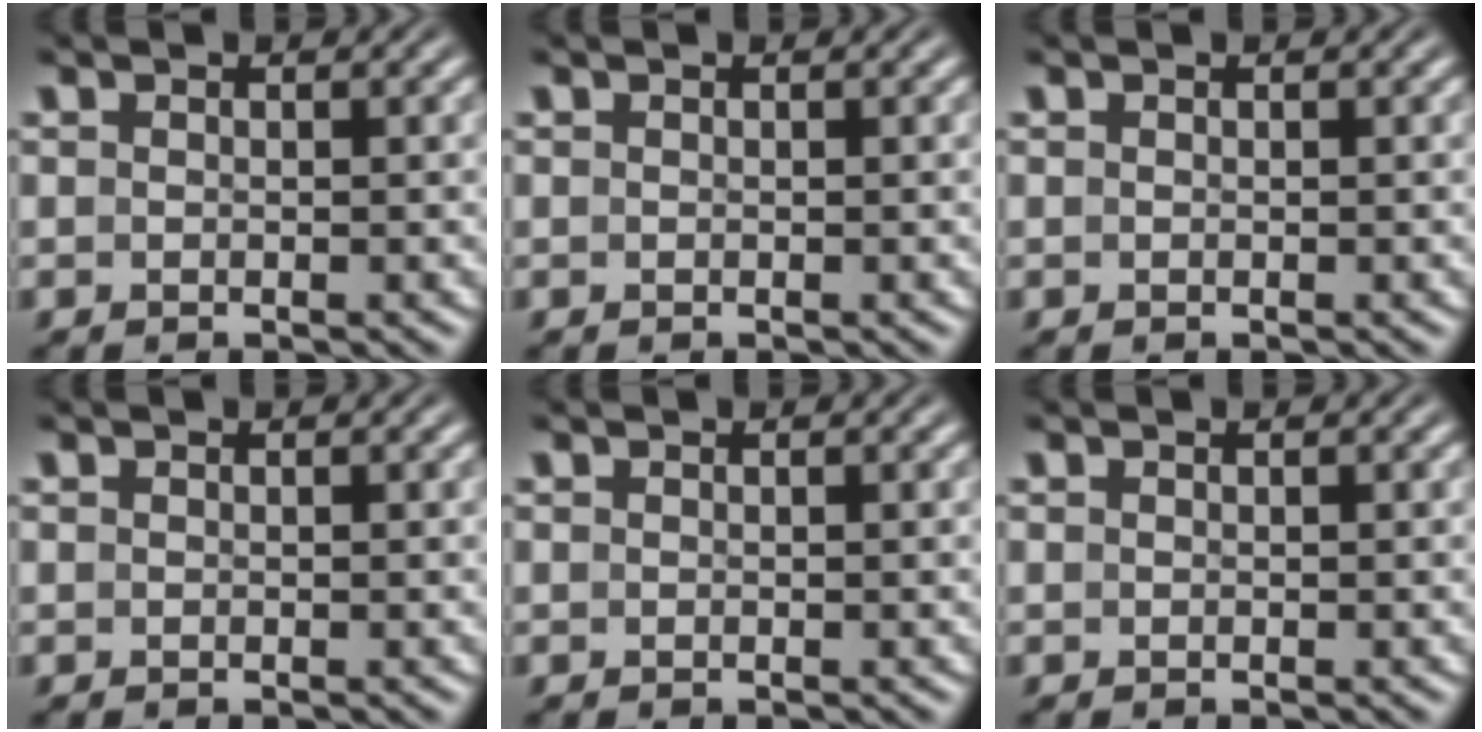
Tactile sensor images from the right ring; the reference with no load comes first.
{"total": 0.0}
{"total": 0.0}
{"total": 0.0}
{"total": 0.0}
{"total": 0.0}